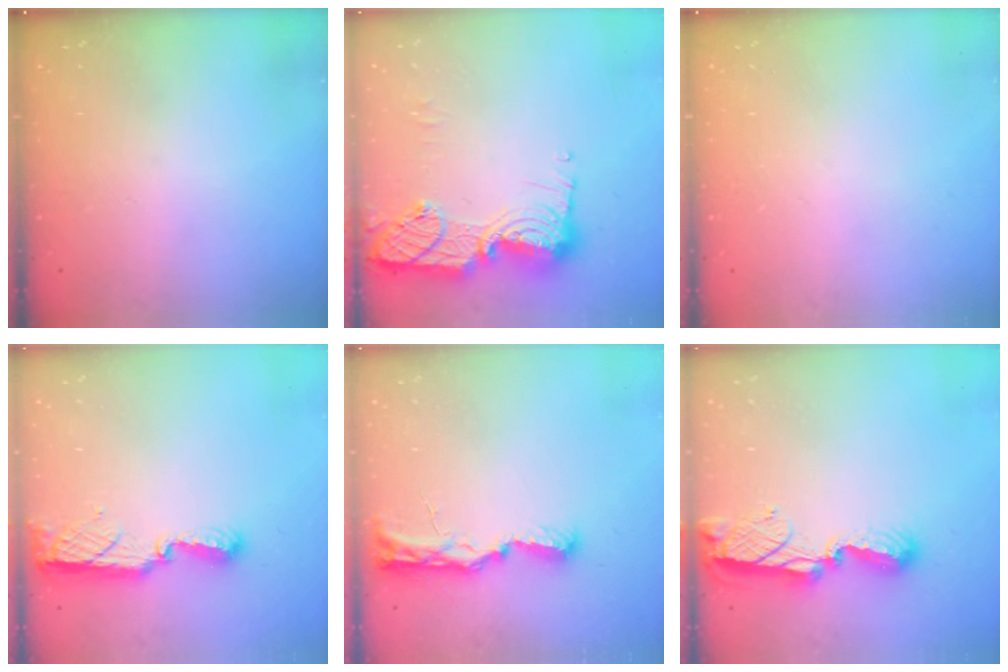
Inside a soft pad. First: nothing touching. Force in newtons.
{"total": 16.5, "press": 16.4, "slide": 1.2}
{"total": 0.0}
{"total": 8.3, "press": 8.3, "slide": 0.7}
{"total": 8.8, "press": 8.8, "slide": 1.0}
{"total": 9.6, "press": 9.6, "slide": 1.2}